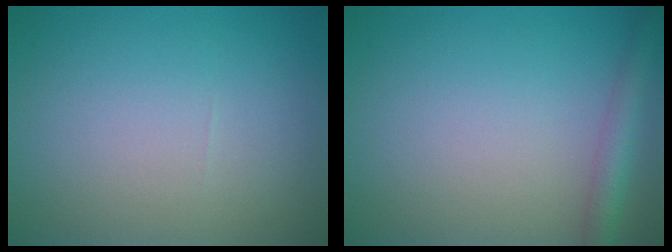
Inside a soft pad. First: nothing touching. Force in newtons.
{"total": 2.7, "press": 2.7, "slide": 0.2}